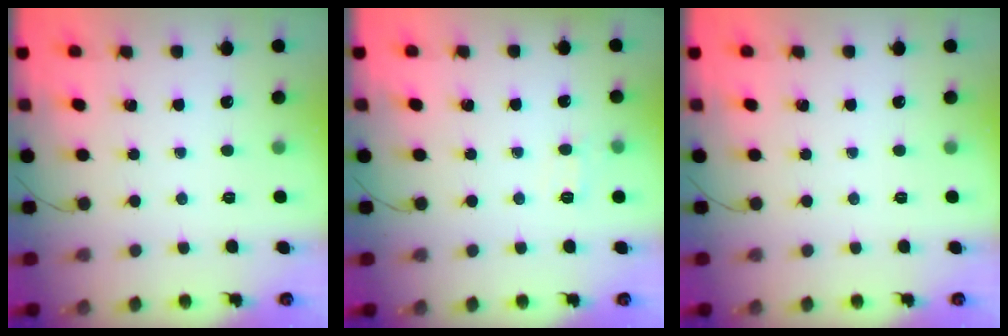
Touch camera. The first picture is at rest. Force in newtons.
{"total": 5.9, "press": 5.7, "slide": 1.6}
{"total": 0.0}